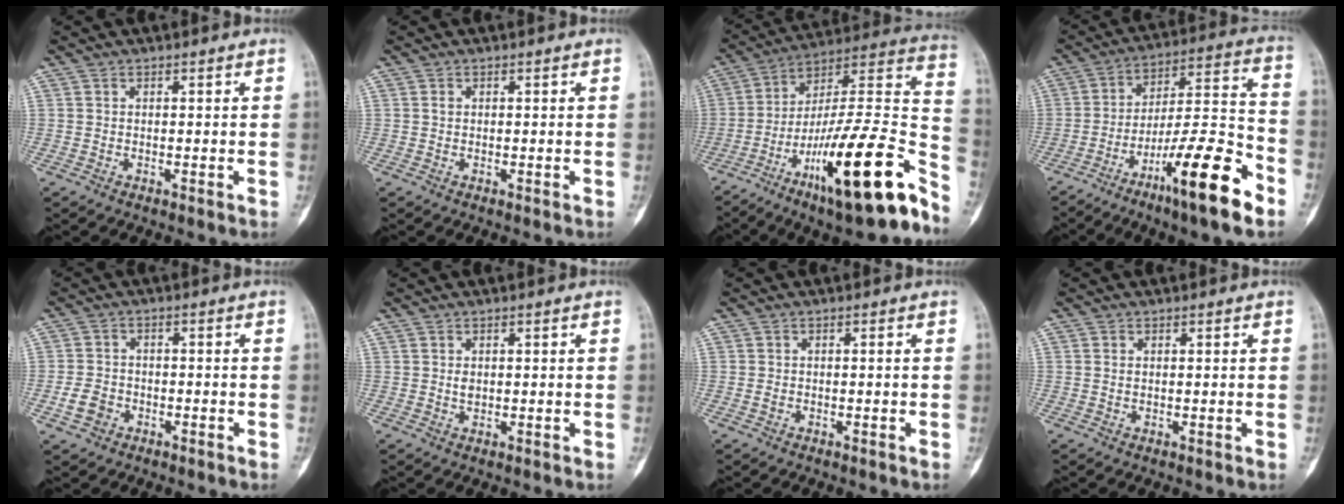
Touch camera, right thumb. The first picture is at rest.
{"total": 0.6, "force": [0.1, 0.5, 0.3], "torque": [-0.004, 0.001, 0.001]}
{"total": 29.6, "force": [-15.4, 6.3, 24.5], "torque": [-0.315, 0.074, -0.242]}
{"total": 19.4, "force": [-10.6, 3.0, 15.9], "torque": [-0.276, 0.062, -0.173]}
{"total": 4.9, "force": [-2.2, 3.7, 2.2], "torque": [-0.037, 0.020, -0.041]}
{"total": 1.3, "force": [0.3, 0.9, 0.9], "torque": [-0.013, -0.002, 0.009]}
{"total": 1.1, "force": [-0.4, 0.5, 0.9], "torque": [-0.023, 0.016, -0.002]}
{"total": 0.9, "force": [0.2, 0.6, 0.7], "torque": [-0.017, 0.000, 0.007]}